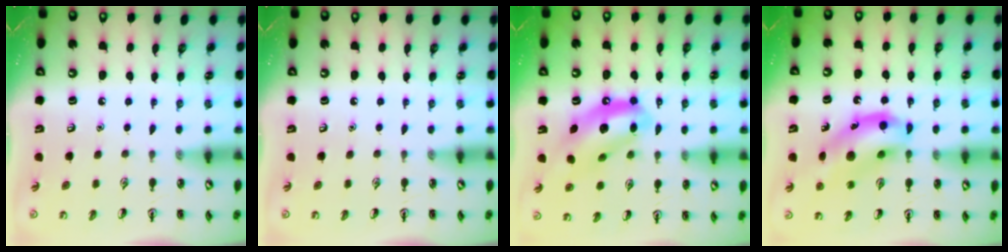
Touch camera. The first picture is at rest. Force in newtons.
{"total": 0.0}
{"total": 13.0, "press": 12.5, "slide": 3.8}
{"total": 14.4, "press": 13.8, "slide": 4.1}